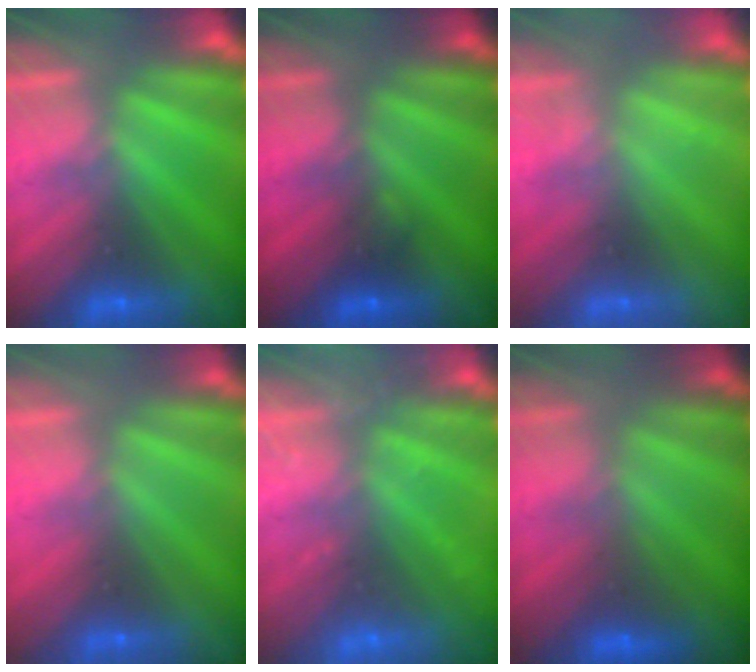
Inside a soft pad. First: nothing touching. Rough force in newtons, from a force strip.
{"total": 1.8}
{"total": 2.1}
{"total": 2.7}
{"total": 2.4}
{"total": 2.5}